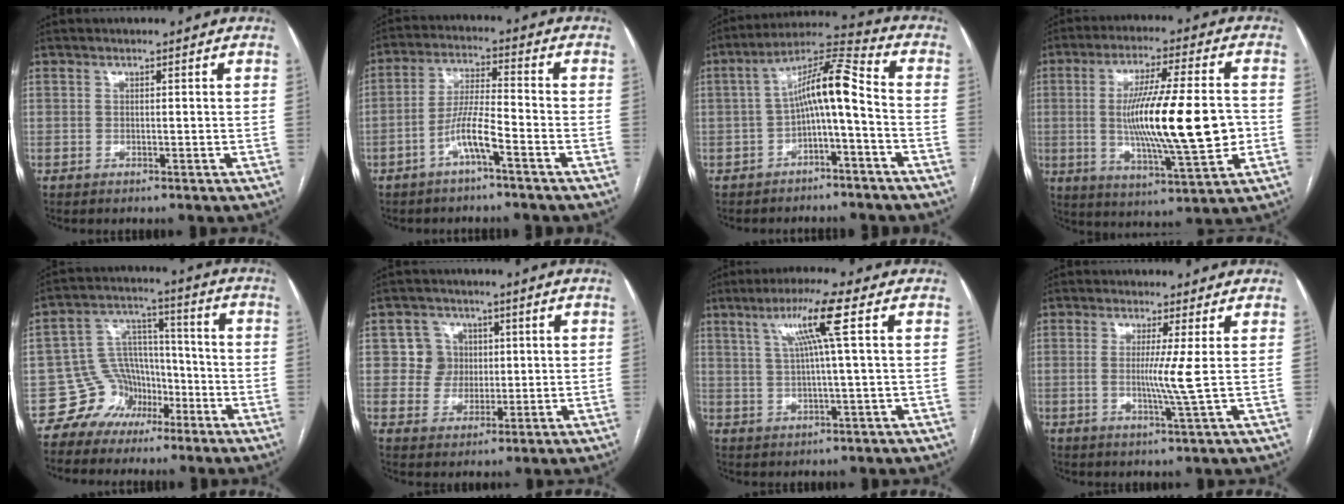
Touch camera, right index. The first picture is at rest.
{"total": 6.4, "force": [-3.4, 0.3, 5.4], "torque": [-0.108, 0.013, -0.065]}
{"total": 9.5, "force": [-1.8, 1.3, 9.2], "torque": [-0.153, 0.043, -0.033]}
{"total": 17.7, "force": [-1.1, 1.8, 17.5], "torque": [-0.305, -0.006, -0.016]}
{"total": 8.0, "force": [-5.0, 6.2, 0.6], "torque": [-0.006, 0.046, -0.082]}
{"total": 5.3, "force": [1.0, 5.2, 0.5], "torque": [-0.003, 0.018, 0.021]}
{"total": 7.9, "force": [2.9, -1.1, 7.3], "torque": [-0.131, 0.011, 0.052]}
{"total": 4.5, "force": [0.2, -1.4, 4.2], "torque": [-0.080, -0.013, 0.001]}